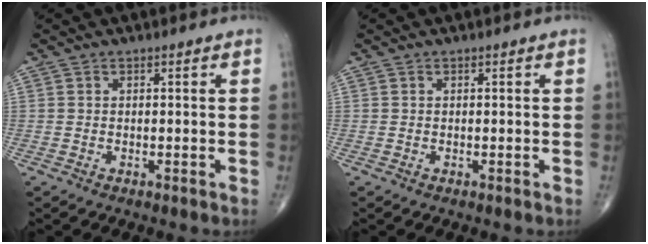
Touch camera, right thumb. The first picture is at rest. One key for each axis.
{"total": 0.0}